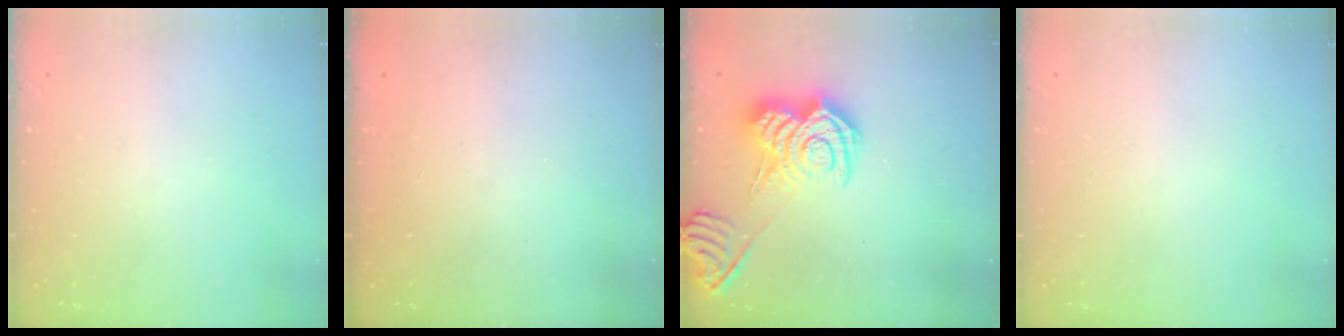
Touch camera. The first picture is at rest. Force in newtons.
{"total": 2.3, "press": 2.2, "slide": 0.8}
{"total": 12.7, "press": 12.6, "slide": 0.7}
{"total": 0.0}